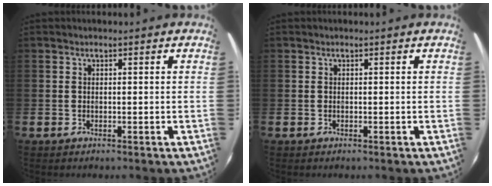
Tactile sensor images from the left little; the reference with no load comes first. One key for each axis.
{"total": 0.0}